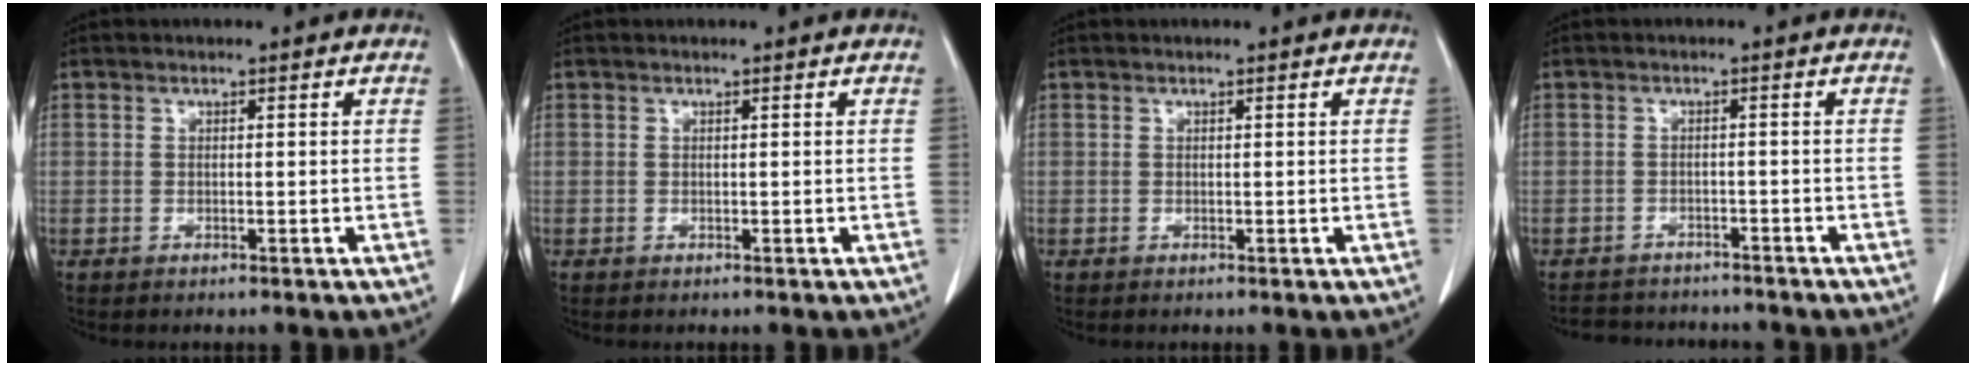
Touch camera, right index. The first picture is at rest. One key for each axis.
{"total": 0.0}
{"total": 0.0}
{"total": 7.1, "fx": -6.6, "fy": 2.6, "fz": 1.0, "tx": -0.012, "ty": 0.005, "tz": -0.089}